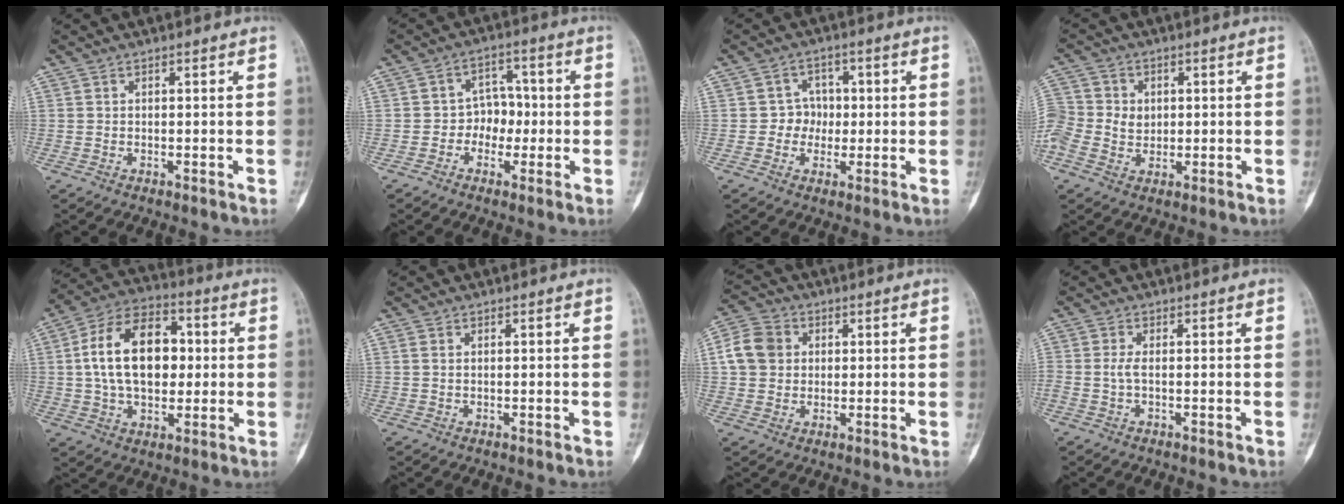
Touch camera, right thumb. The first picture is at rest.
{"total": 5.5, "force": [-1.2, 4.6, 2.8], "torque": [0.001, 0.020, -0.033]}
{"total": 4.7, "force": [-0.1, 4.4, 1.5], "torque": [0.019, 0.015, -0.009]}
{"total": 10.4, "force": [0.1, 9.3, 4.6], "torque": [-0.107, 0.020, 0.003]}
{"total": 17.5, "force": [1.6, 11.0, 13.4], "torque": [-0.207, 0.023, 0.023]}
{"total": 0.5, "force": [0.1, 0.4, 0.3], "torque": [-0.010, 0.000, 0.002]}
{"total": 7.8, "force": [1.2, 6.7, 3.8], "torque": [-0.061, 0.010, 0.014]}
{"total": 1.5, "force": [-0.3, 0.5, 1.4], "torque": [-0.035, -0.001, -0.011]}